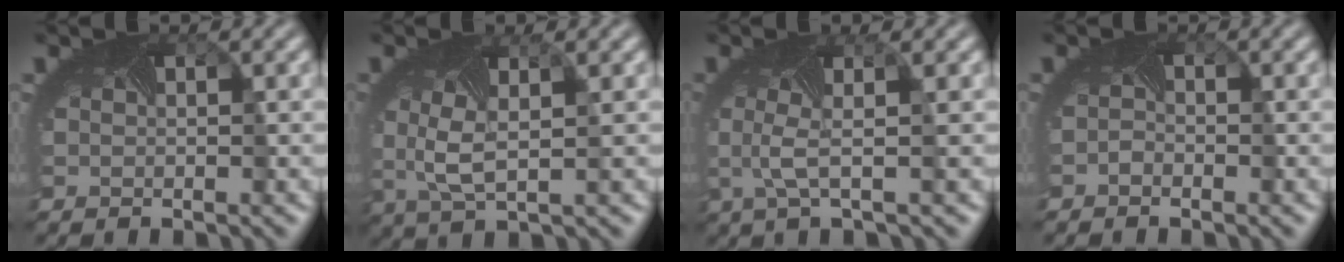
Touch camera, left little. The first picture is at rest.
{"total": 3.1, "force": [0.4, 0.9, 2.9], "torque": [-0.084, 0.000, 0.007]}
{"total": 2.1, "force": [-0.1, -0.1, 2.1], "torque": [-0.055, 0.000, -0.003]}
{"total": 0.7, "force": [-0.7, 0.0, -0.1], "torque": [-0.007, -0.001, -0.015]}